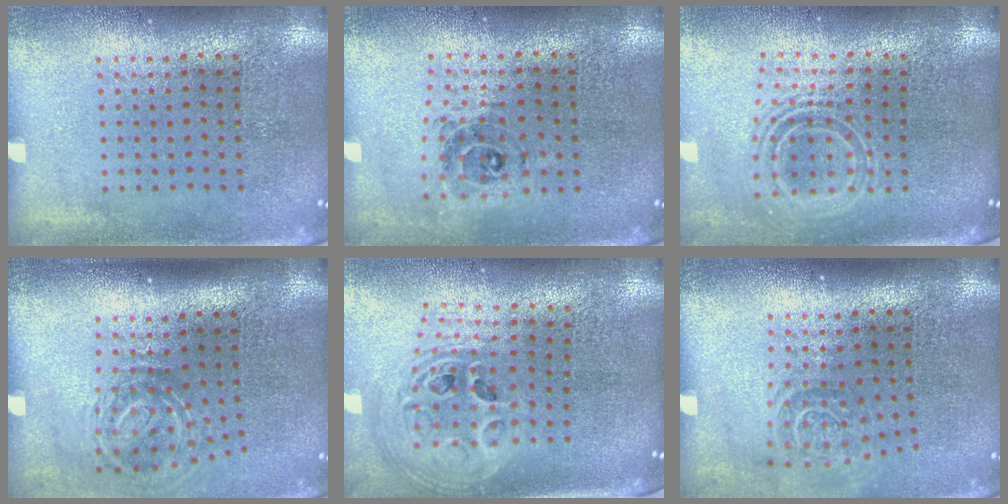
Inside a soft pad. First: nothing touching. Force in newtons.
{"total": 0.7, "press": 0.7, "slide": 0.1}
{"total": 2.2, "press": 1.6, "slide": 1.5}
{"total": 2.0, "press": 1.2, "slide": 1.6}
{"total": 2.5, "press": 1.8, "slide": 1.7}
{"total": 1.5, "press": 1.1, "slide": 1.0}